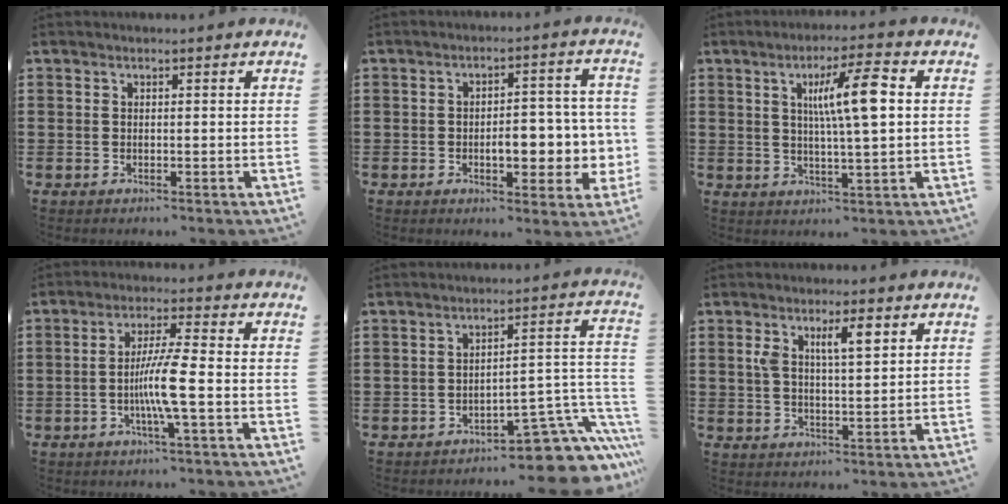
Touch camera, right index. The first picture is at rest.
{"total": 7.6, "force": [-1.3, 3.8, 6.4], "torque": [-0.080, -0.001, -0.029]}
{"total": 8.8, "force": [2.0, 1.1, 8.5], "torque": [-0.164, 0.005, 0.028]}
{"total": 7.0, "force": [-1.9, 0.0, 6.7], "torque": [-0.137, -0.013, -0.043]}
{"total": 8.5, "force": [-5.8, 2.5, 5.7], "torque": [-0.068, 0.004, -0.105]}
{"total": 5.5, "force": [2.2, 1.7, 4.7], "torque": [-0.093, 0.005, 0.034]}